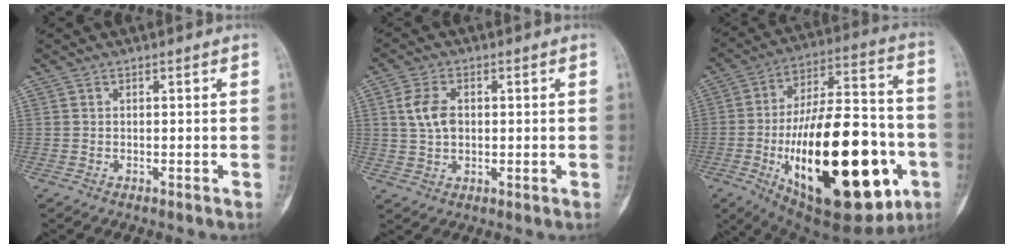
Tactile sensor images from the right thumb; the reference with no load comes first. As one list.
[{"total": 5.9, "force": [1.0, 3.9, 4.3], "torque": [-0.082, 0.002, 0.019]}, {"total": 36.9, "force": [-10.1, 15.7, 31.8], "torque": [-0.486, 0.016, -0.137]}]